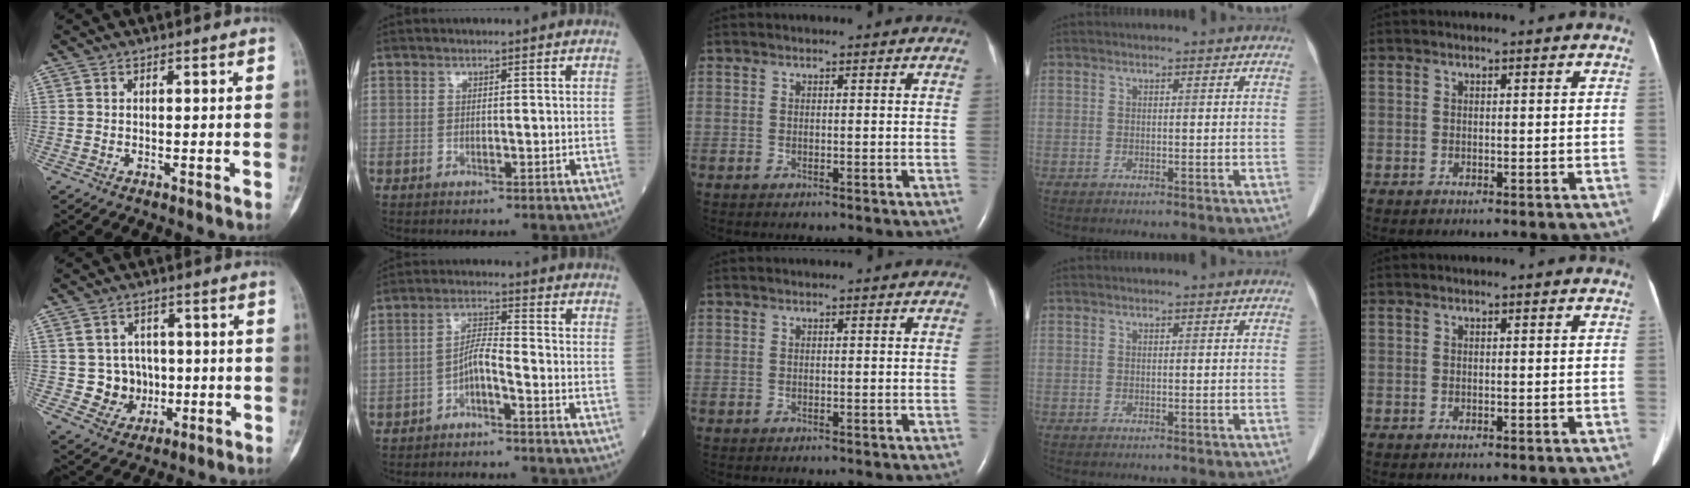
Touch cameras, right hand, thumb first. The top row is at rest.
{"thumb": {"total": 6.9, "force": [-0.4, 6.7, 1.9], "torque": [0.012, 0.015, 0.001]}, "index": {"total": 3.7, "force": [-2.2, 0.5, 2.9], "torque": [-0.055, 0.009, -0.043]}}